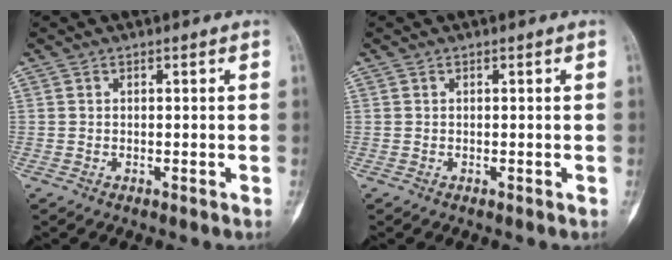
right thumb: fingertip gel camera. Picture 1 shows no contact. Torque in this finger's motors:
{"motor_torque": [0.00, 0.00, 0.16, 0.04, 0.01]}